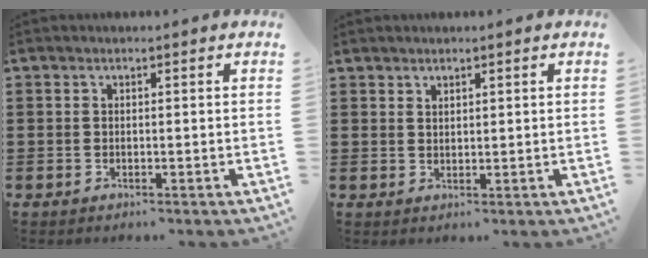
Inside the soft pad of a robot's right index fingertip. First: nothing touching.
{"total": 1.5, "force": [1.4, 0.4, 0.0], "torque": [-0.001, 0.002, 0.027]}